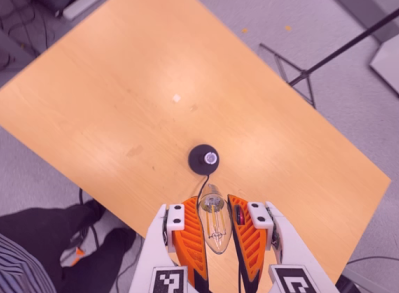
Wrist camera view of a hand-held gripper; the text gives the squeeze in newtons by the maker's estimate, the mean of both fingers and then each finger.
{"total": 21.7, "left": 24.5, "right": 18.8}